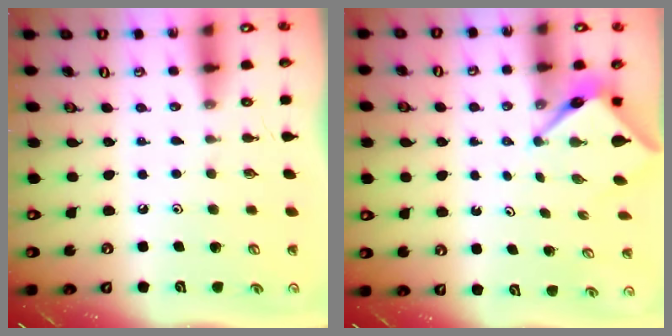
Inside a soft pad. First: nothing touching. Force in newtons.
{"total": 4.0, "press": 3.9, "slide": 0.2}